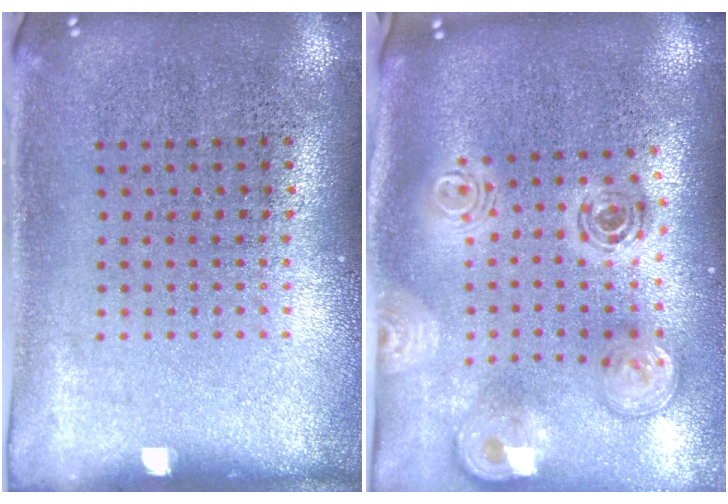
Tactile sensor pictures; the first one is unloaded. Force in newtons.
{"total": 2.0, "press": 1.7, "slide": 1.1}